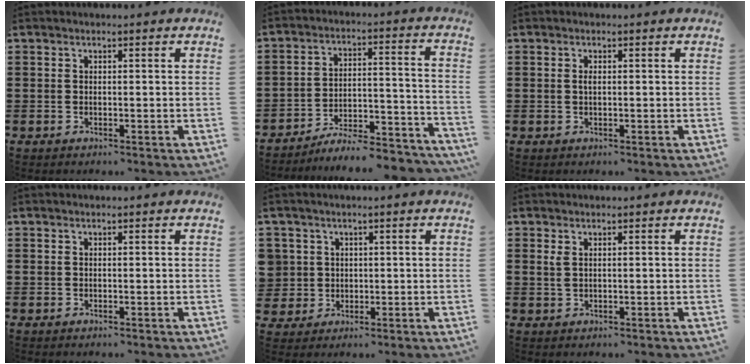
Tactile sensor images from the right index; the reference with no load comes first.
{"total": 6.6, "force": [-6.2, 0.4, 2.1], "torque": [-0.028, 0.002, -0.121]}
{"total": 0.8, "force": [0.1, 0.2, 0.7], "torque": [-0.015, 0.000, 0.001]}
{"total": 0.0}
{"total": 3.5, "force": [0.8, 3.4, -0.1], "torque": [-0.018, 0.014, 0.015]}
{"total": 1.2, "force": [0.5, 0.5, 1.0], "torque": [-0.022, 0.002, 0.009]}